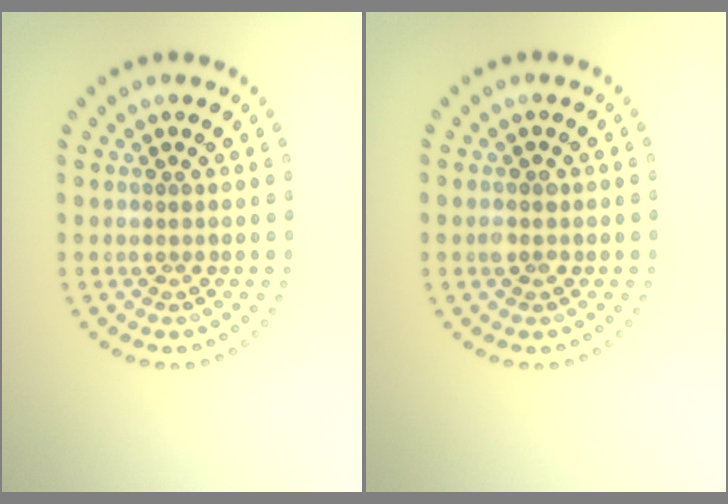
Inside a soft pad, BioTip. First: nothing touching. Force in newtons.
{"total": 1.1, "press": 1.1, "slide": 0.2}